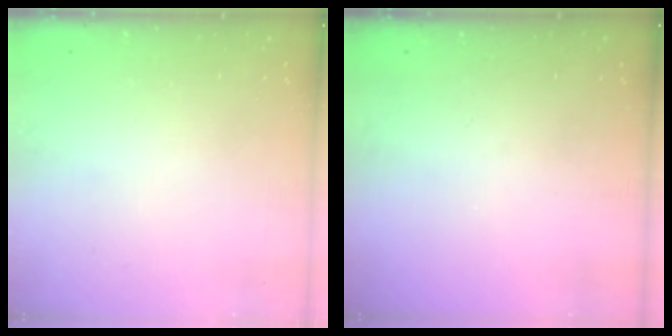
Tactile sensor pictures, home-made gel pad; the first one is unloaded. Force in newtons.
{"total": 0.0}